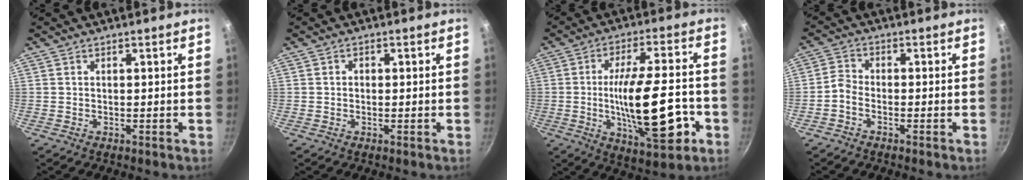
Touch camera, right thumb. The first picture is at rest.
{"total": 1.0, "force": [-0.1, 0.9, 0.5], "torque": [-0.007, 0.006, -0.002]}
{"total": 19.6, "force": [-4.6, 6.8, 17.8], "torque": [-0.273, 0.018, -0.066]}
{"total": 2.9, "force": [-1.8, 1.8, 1.5], "torque": [-0.041, 0.020, -0.047]}